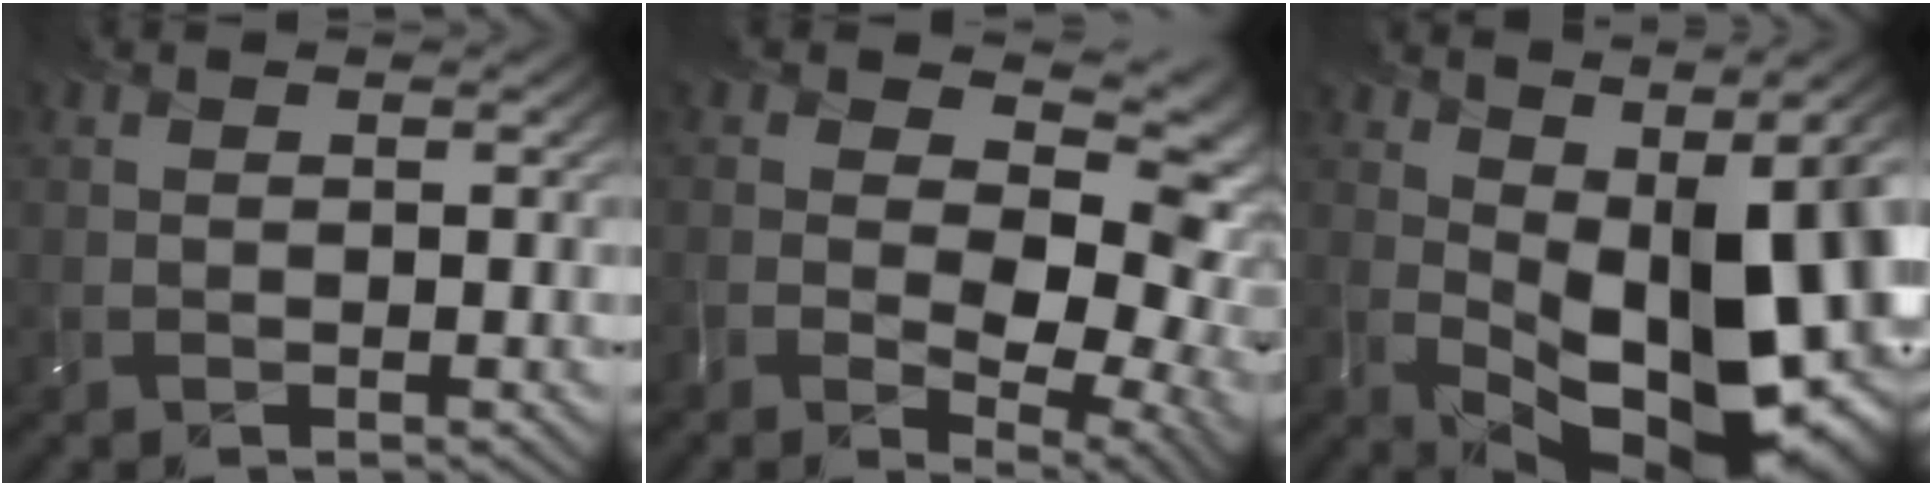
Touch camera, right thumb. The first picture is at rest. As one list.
[{"total": 12.2, "force": [-1.2, 7.3, 9.6], "torque": [-0.139, -0.023, 0.000]}, {"total": 15.5, "force": [1.2, 6.3, 14.1], "torque": [-0.198, -0.011, 0.045]}]